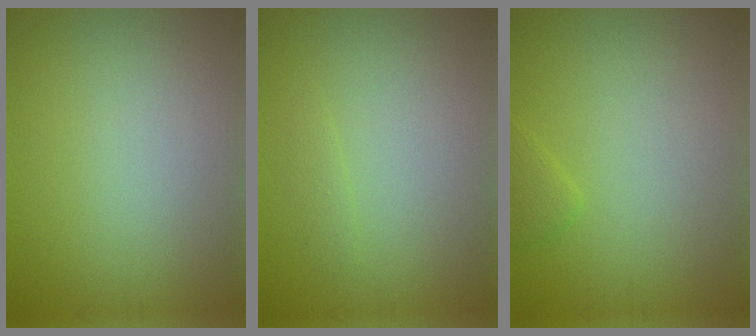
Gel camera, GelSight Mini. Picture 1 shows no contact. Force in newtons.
{"total": 0.8, "press": 0.8, "slide": 0.0}
{"total": 1.0, "press": 1.0, "slide": 0.1}